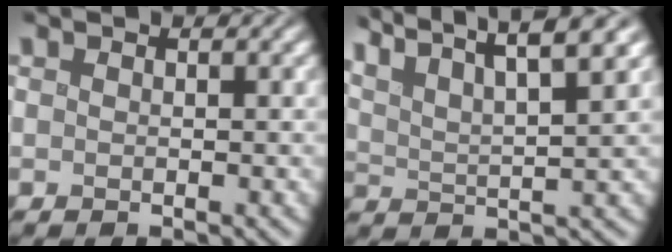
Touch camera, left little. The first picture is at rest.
{"total": 9.9, "force": [7.4, 2.5, 6.0], "torque": [-0.122, 0.029, 0.091]}